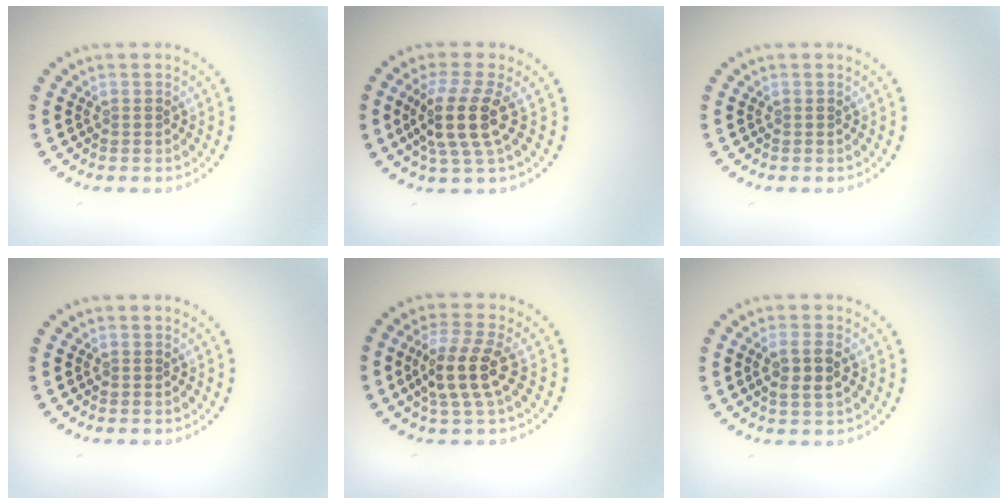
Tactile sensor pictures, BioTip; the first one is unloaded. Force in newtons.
{"total": 4.3, "press": 3.4, "slide": 2.6}
{"total": 0.0}
{"total": 0.0}
{"total": 4.1, "press": 3.6, "slide": 1.9}
{"total": 2.4, "press": 2.3, "slide": 0.8}